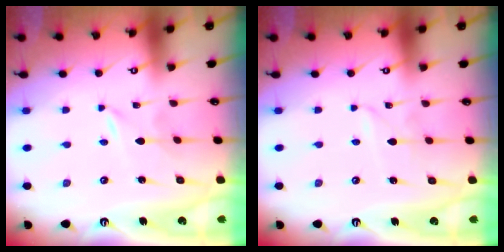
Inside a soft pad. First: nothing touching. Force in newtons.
{"total": 1.7, "press": 1.7, "slide": 0.2}